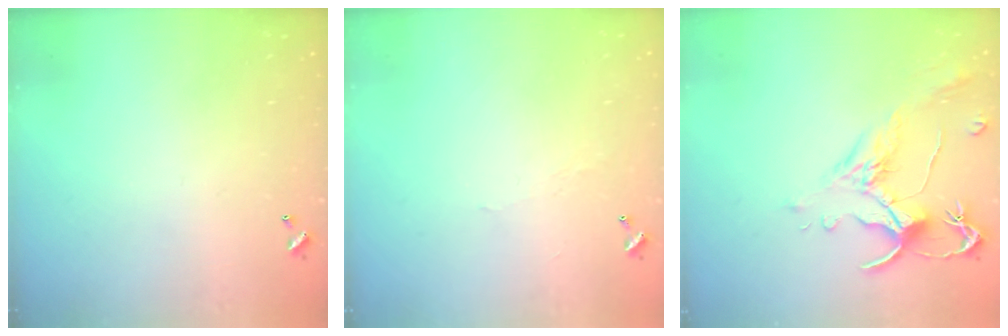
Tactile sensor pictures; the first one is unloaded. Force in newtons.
{"total": 1.7, "press": 1.7, "slide": 0.4}
{"total": 1.5, "press": 1.0, "slide": 1.1}